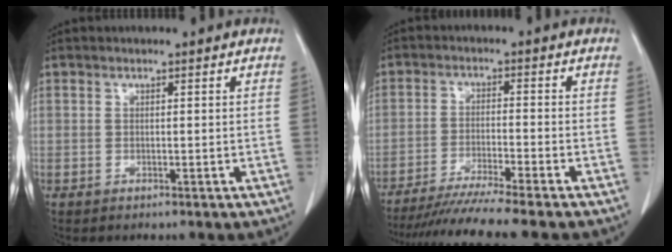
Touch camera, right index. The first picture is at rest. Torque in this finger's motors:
{"motor_torque": [1.34, -0.80, 0.30, 0.16]}